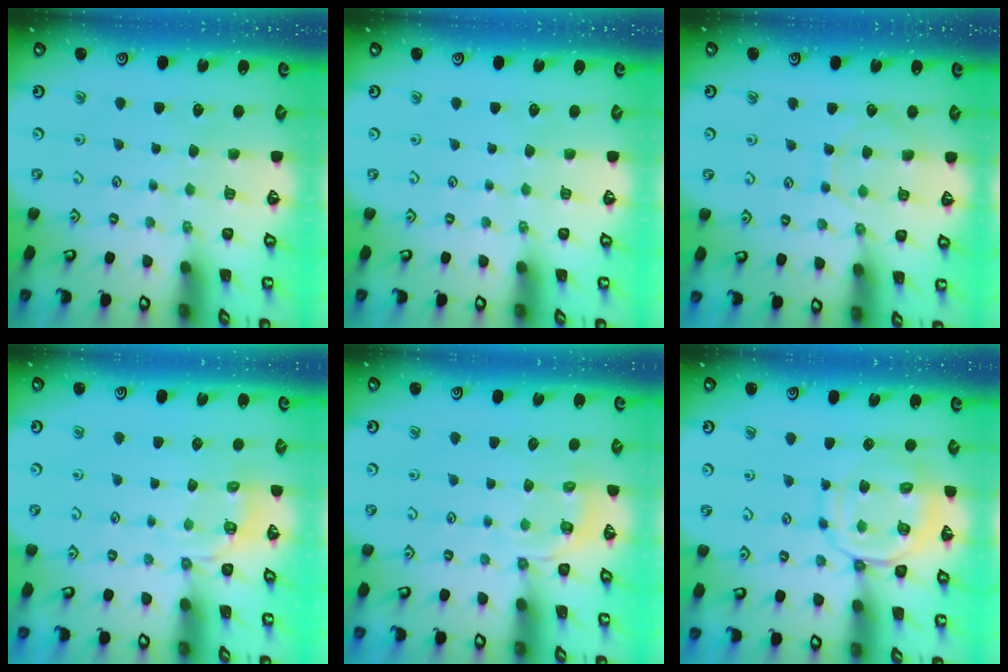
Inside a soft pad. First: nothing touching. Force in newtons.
{"total": 0.0}
{"total": 6.2, "press": 6.1, "slide": 0.7}
{"total": 3.8, "press": 3.5, "slide": 1.5}
{"total": 4.5, "press": 4.3, "slide": 1.5}
{"total": 12.1, "press": 12.0, "slide": 1.6}